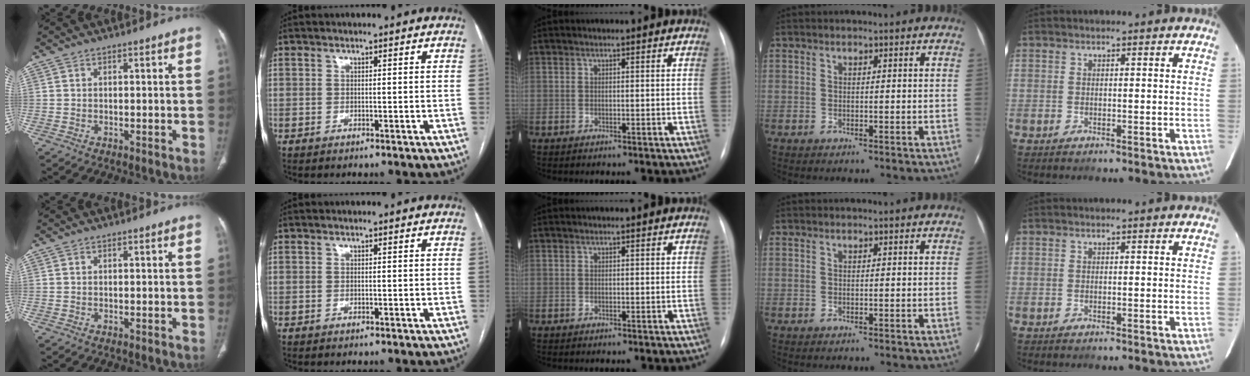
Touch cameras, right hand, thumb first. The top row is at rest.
{}